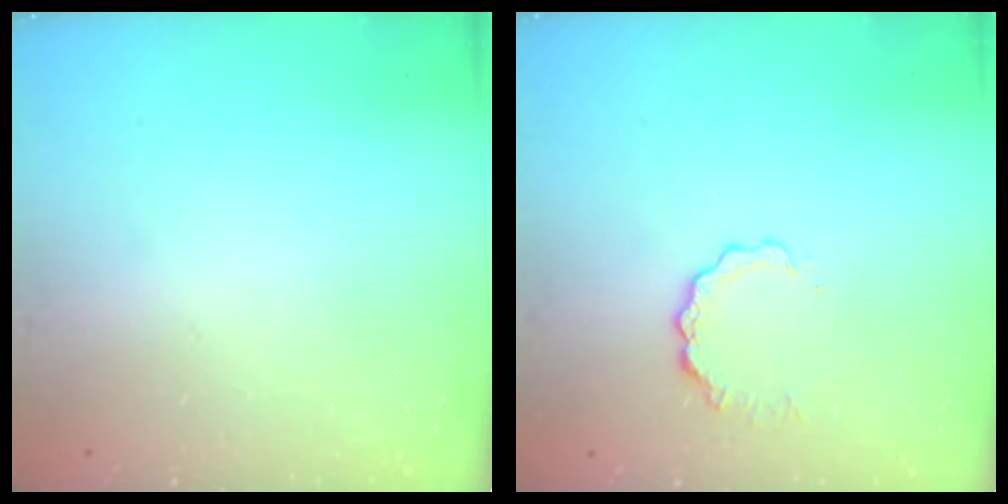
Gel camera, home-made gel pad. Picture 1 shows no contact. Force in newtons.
{"total": 5.2, "press": 5.2, "slide": 0.6}